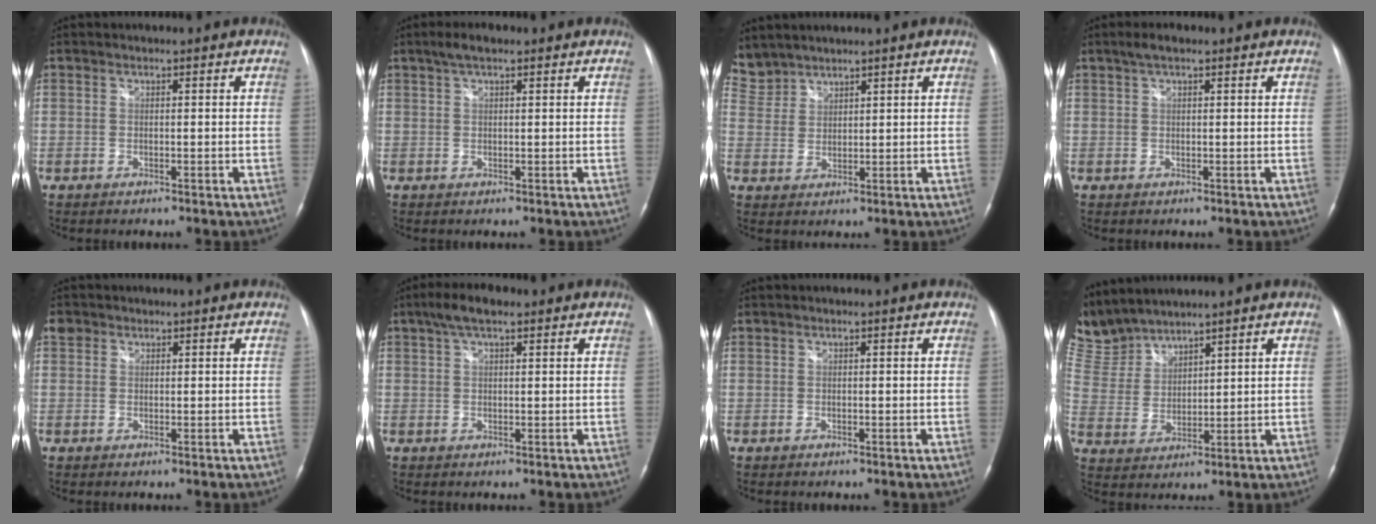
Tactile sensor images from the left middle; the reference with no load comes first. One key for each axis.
{"total": 3.1, "fx": 2.1, "fy": 0.8, "fz": 2.1, "tx": -0.047, "ty": 0.014, "tz": 0.038}
{"total": 5.1, "fx": 4.8, "fy": 1.7, "fz": -0.3, "tx": 0.001, "ty": 0.012, "tz": 0.108}
{"total": 2.4, "fx": 1.6, "fy": 0.6, "fz": 1.7, "tx": -0.036, "ty": 0.014, "tz": 0.028}
{"total": 1.8, "fx": 1.0, "fy": 1.5, "fz": 0.3, "tx": -0.003, "ty": 0.012, "tz": 0.016}
{"total": 5.1, "fx": 3.3, "fy": 1.4, "fz": 3.6, "tx": -0.076, "ty": 0.020, "tz": 0.057}
{"total": 0.0}
{"total": 8.6, "fx": 8.5, "fy": 1.0, "fz": 0.7, "tx": -0.044, "ty": 0.016, "tz": 0.192}